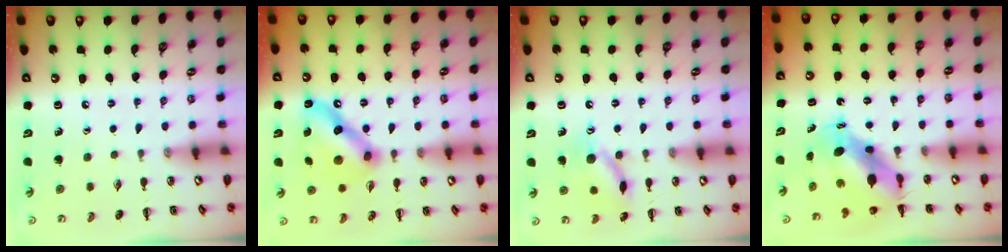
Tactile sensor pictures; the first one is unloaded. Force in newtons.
{"total": 13.8, "press": 13.7, "slide": 1.3}
{"total": 12.4, "press": 12.3, "slide": 0.9}
{"total": 7.9, "press": 7.7, "slide": 1.7}